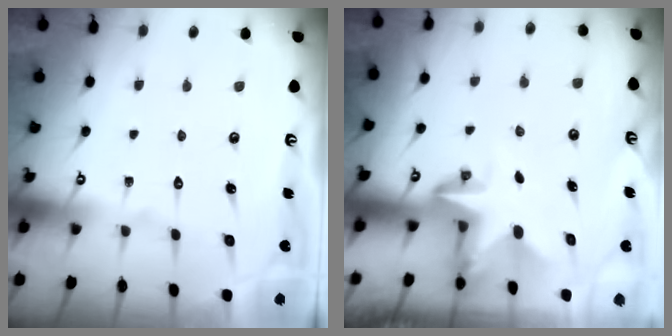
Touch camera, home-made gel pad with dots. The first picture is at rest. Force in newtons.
{"total": 2.8, "press": 2.8, "slide": 0.2}